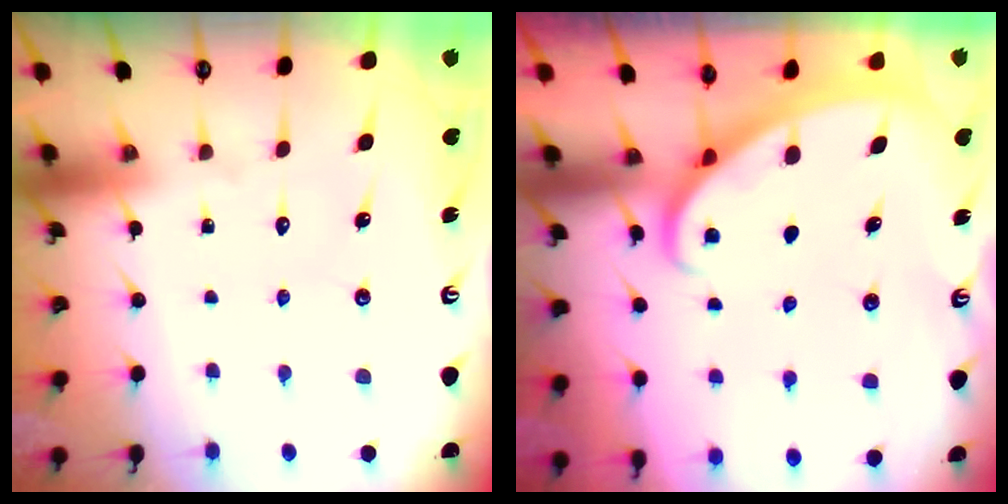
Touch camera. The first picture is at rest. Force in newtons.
{"total": 1.5, "press": 1.5, "slide": 0.1}